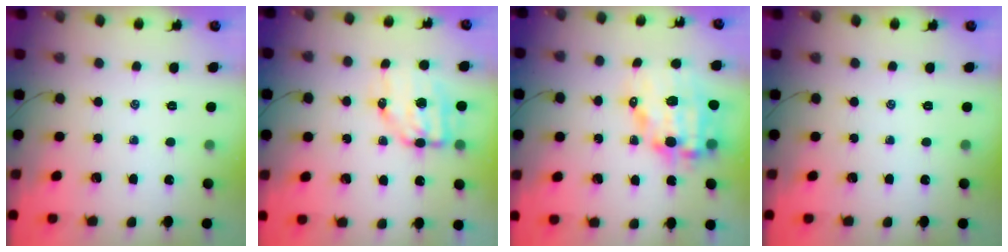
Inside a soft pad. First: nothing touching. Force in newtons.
{"total": 7.6, "press": 7.5, "slide": 1.5}
{"total": 12.1, "press": 11.7, "slide": 2.9}
{"total": 0.0}